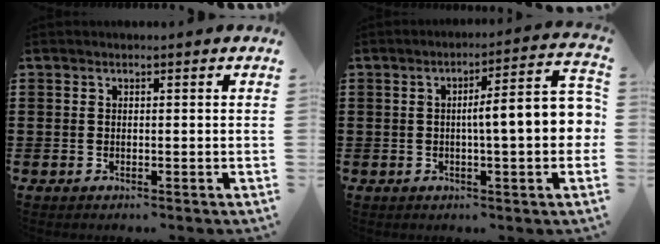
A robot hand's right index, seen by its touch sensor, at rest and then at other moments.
{"total": 9.0, "force": [-0.2, 1.3, 8.9], "torque": [-0.130, -0.007, -0.011]}